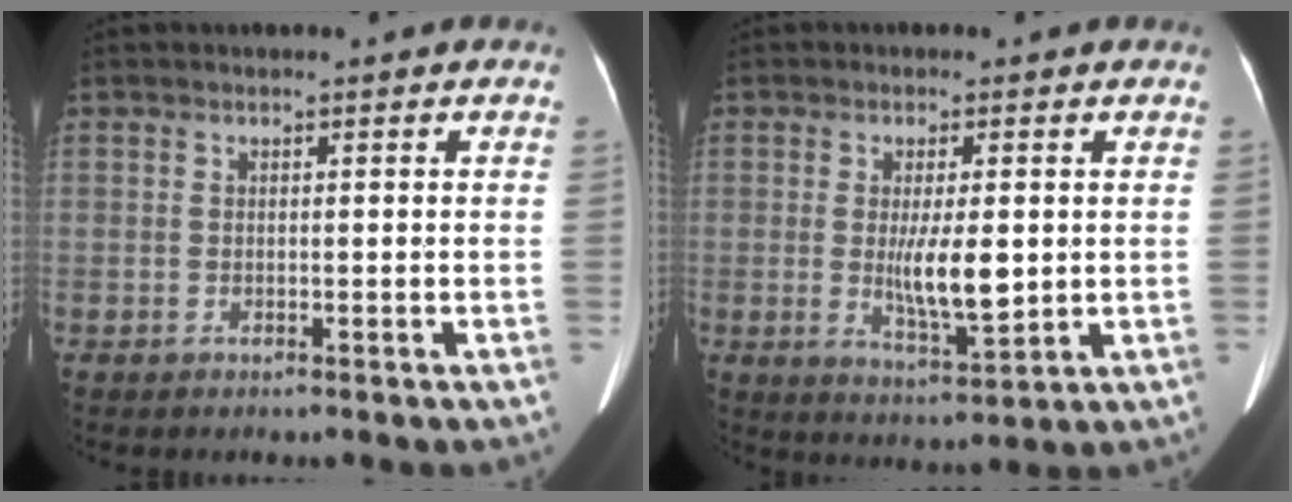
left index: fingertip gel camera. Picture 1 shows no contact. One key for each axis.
{"total": 6.9, "fx": 0.3, "fy": 1.7, "fz": 6.6, "tx": -0.117, "ty": -0.015, "tz": 0.009}